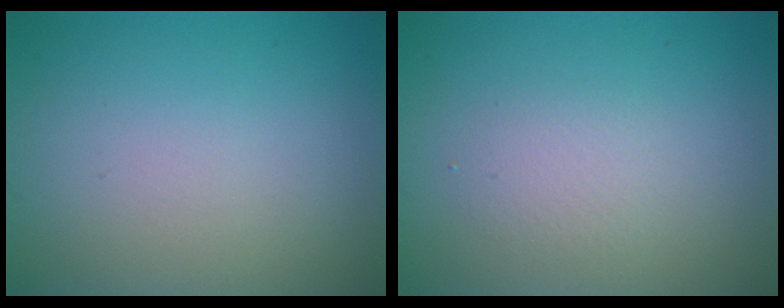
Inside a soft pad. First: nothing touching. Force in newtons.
{"total": 1.7, "press": 1.7, "slide": 0.1}